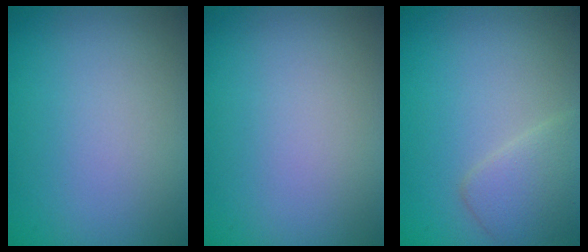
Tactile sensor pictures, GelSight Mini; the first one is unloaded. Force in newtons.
{"total": 0.0}
{"total": 2.9, "press": 2.9, "slide": 0.1}